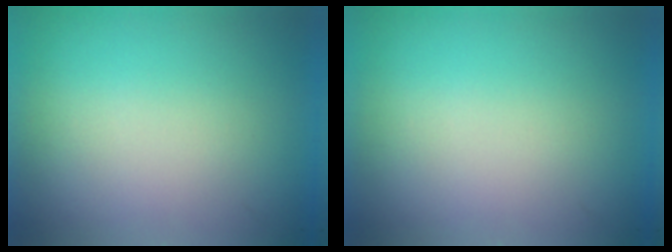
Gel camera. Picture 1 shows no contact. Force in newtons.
{"total": 0.0}